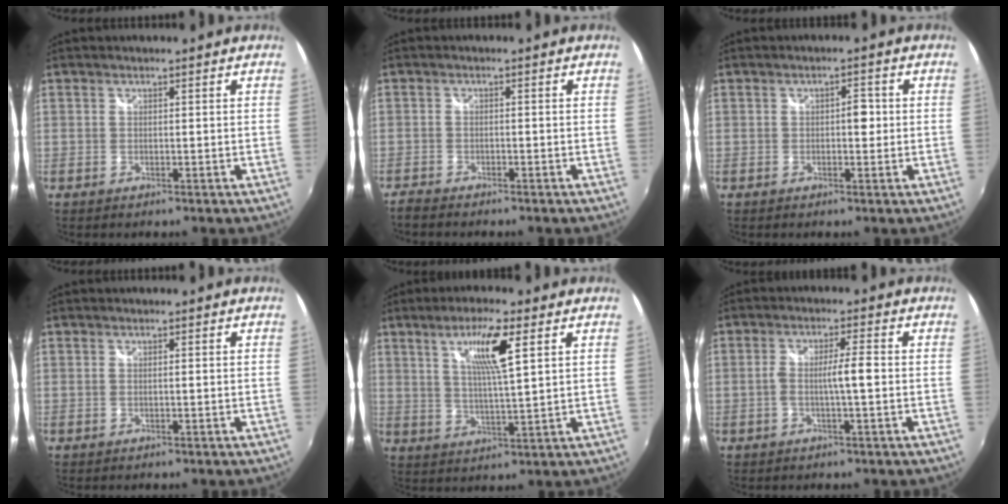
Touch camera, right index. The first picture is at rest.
{"total": 2.7, "force": [-2.6, 0.4, 0.6], "torque": [-0.025, -0.012, -0.051]}
{"total": 2.2, "force": [-0.1, 1.3, 1.8], "torque": [-0.026, 0.005, -0.002]}
{"total": 0.0}
{"total": 8.9, "force": [4.0, 0.8, 7.9], "torque": [-0.142, -0.001, 0.072]}
{"total": 4.3, "force": [-0.8, -0.1, 4.2], "torque": [-0.077, 0.002, -0.013]}